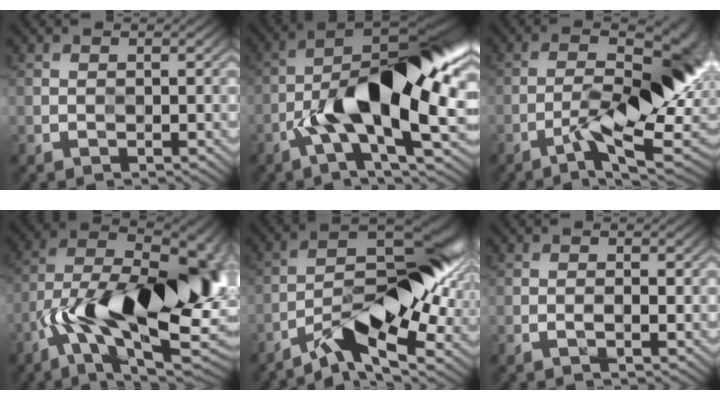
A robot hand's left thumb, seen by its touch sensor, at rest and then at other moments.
{"total": 15.8, "force": [-3.0, 5.7, 14.4], "torque": [-0.234, 0.017, -0.054]}
{"total": 12.0, "force": [-3.9, 3.6, 10.8], "torque": [-0.160, -0.005, -0.052]}
{"total": 20.6, "force": [-5.3, 9.2, 17.6], "torque": [-0.282, -0.011, -0.078]}
{"total": 13.0, "force": [-4.8, 4.8, 11.1], "torque": [-0.177, -0.004, -0.084]}
{"total": 0.9, "force": [-0.2, 0.1, 0.9], "torque": [-0.013, 0.001, -0.004]}